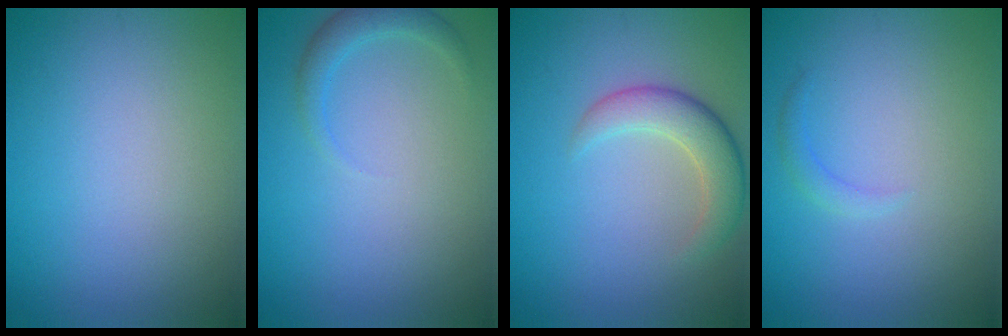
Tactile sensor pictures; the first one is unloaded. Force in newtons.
{"total": 1.7, "press": 1.7, "slide": 0.1}
{"total": 3.6, "press": 3.6, "slide": 0.3}
{"total": 1.0, "press": 1.0, "slide": 0.1}